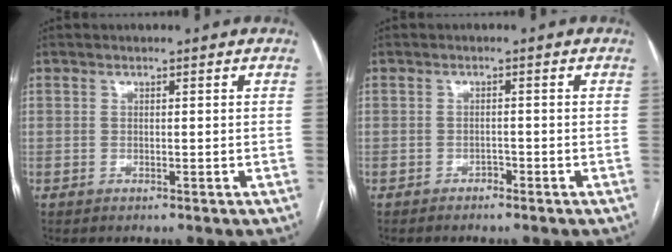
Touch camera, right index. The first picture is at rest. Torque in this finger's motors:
{"motor_torque": [0.09, 0.01, 0.03, 0.01]}